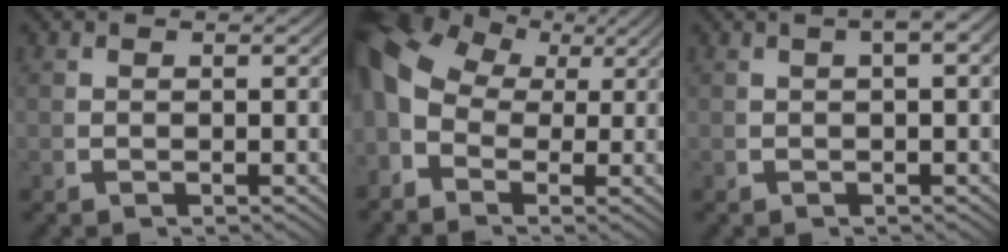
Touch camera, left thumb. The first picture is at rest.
{"total": 7.8, "force": [1.7, 5.7, 4.9], "torque": [-0.102, -0.015, 0.029]}
{"total": 3.2, "force": [0.9, 1.0, 2.9], "torque": [-0.035, 0.020, 0.008]}